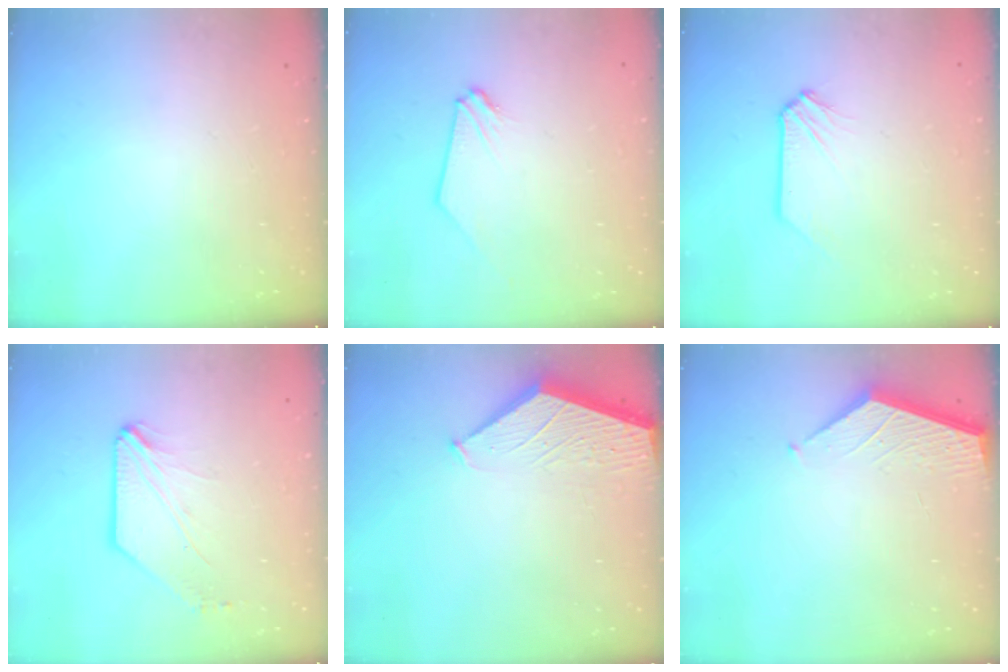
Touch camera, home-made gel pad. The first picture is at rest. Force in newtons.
{"total": 0.0}
{"total": 0.0}
{"total": 1.5, "press": 1.5, "slide": 0.2}
{"total": 1.4, "press": 1.4, "slide": 0.3}
{"total": 2.6, "press": 2.6, "slide": 0.4}